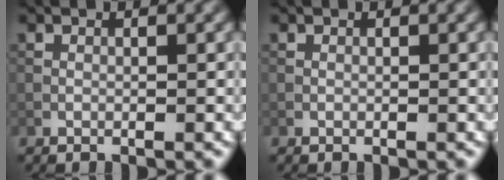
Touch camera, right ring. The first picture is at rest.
{"total": 0.0}